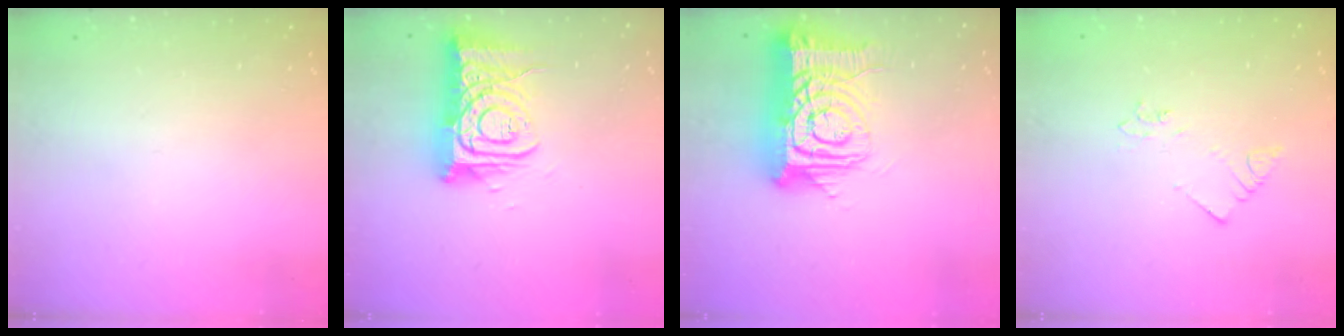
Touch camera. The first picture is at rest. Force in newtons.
{"total": 14.2, "press": 14.1, "slide": 1.5}
{"total": 16.0, "press": 15.9, "slide": 1.6}
{"total": 2.1, "press": 2.1, "slide": 0.4}